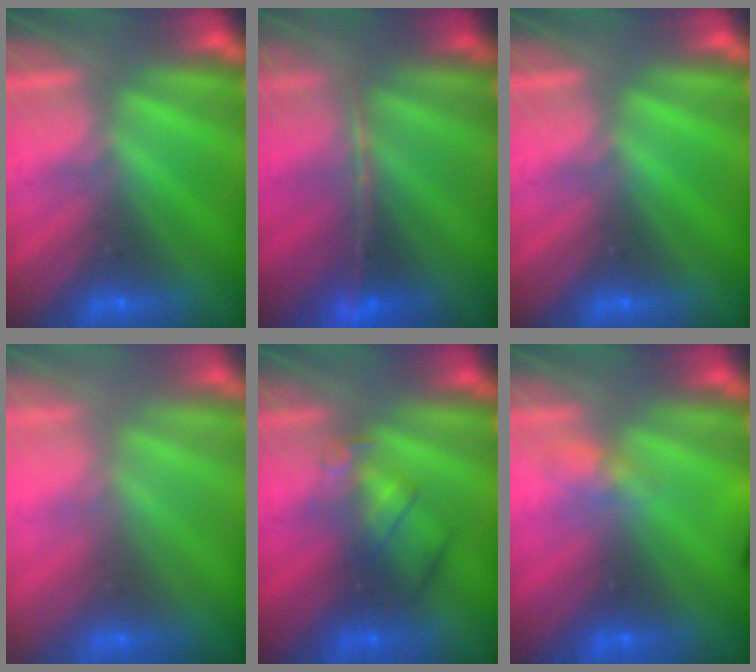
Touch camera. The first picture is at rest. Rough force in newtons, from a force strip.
{"total": 1.2}
{"total": 0.0}
{"total": 2.8}
{"total": 2.4}
{"total": 3.3}